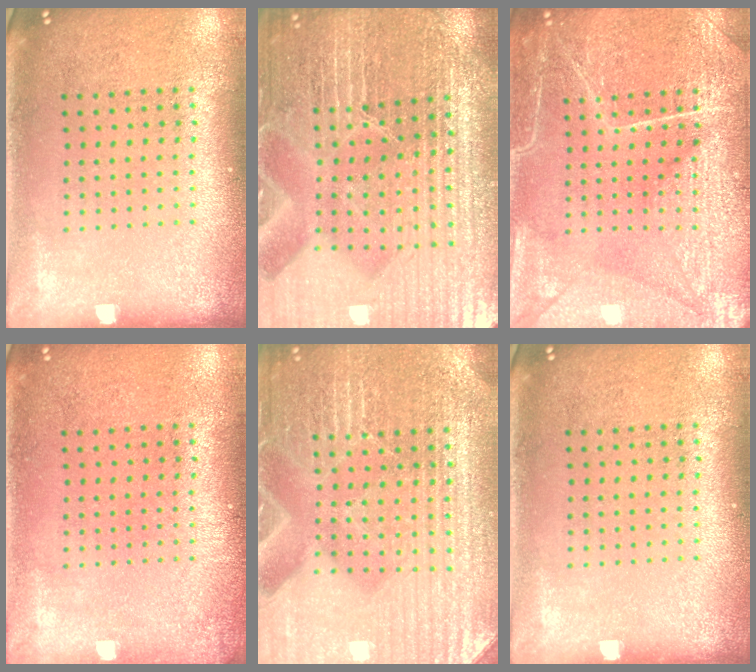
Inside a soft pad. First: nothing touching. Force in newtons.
{"total": 5.3, "press": 5.1, "slide": 1.7}
{"total": 4.0, "press": 4.0, "slide": 0.3}
{"total": 0.9, "press": 0.9, "slide": 0.1}
{"total": 4.7, "press": 4.5, "slide": 1.4}
{"total": 0.0}